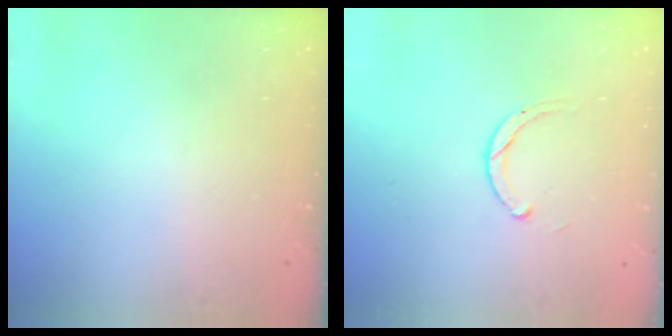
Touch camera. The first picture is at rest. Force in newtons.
{"total": 1.8, "press": 1.8, "slide": 0.2}